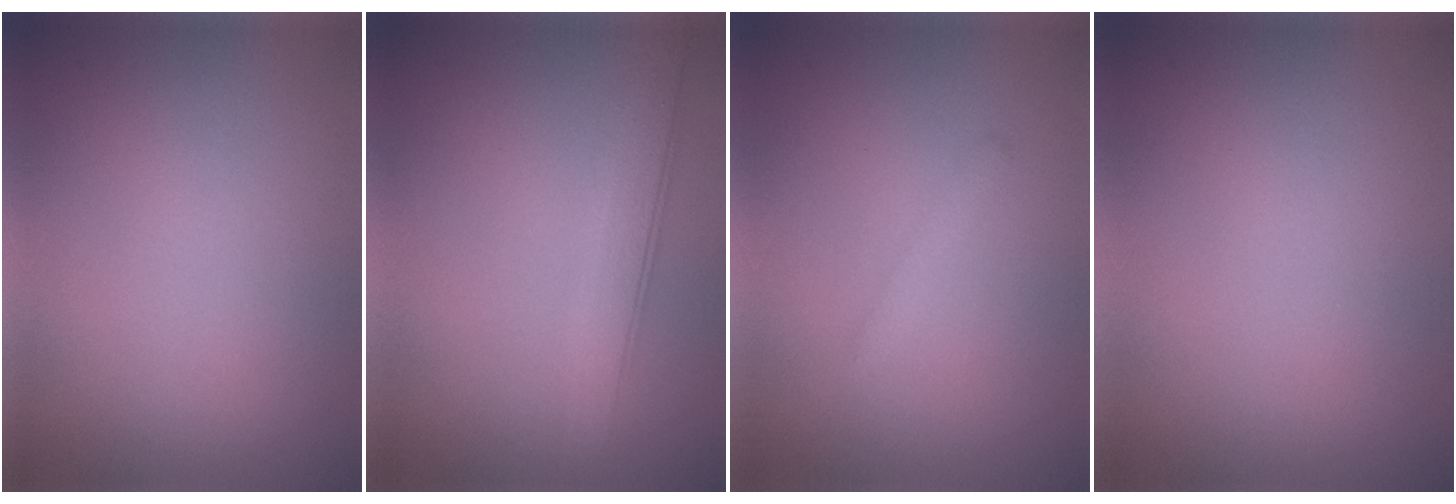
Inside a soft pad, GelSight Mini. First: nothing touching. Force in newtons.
{"total": 3.4, "press": 3.4, "slide": 0.2}
{"total": 0.9, "press": 0.9, "slide": 0.0}
{"total": 0.0}